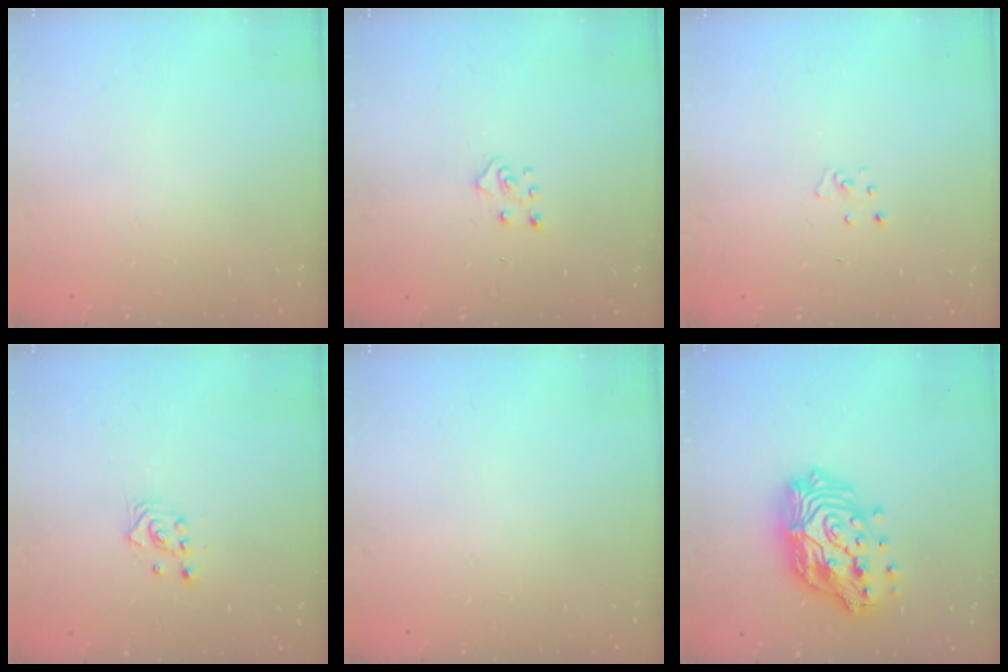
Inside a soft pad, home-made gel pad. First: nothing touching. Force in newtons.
{"total": 5.5, "press": 5.5, "slide": 0.5}
{"total": 2.7, "press": 2.7, "slide": 0.3}
{"total": 2.5, "press": 2.5, "slide": 0.3}
{"total": 0.0}
{"total": 20.2, "press": 20.1, "slide": 2.1}